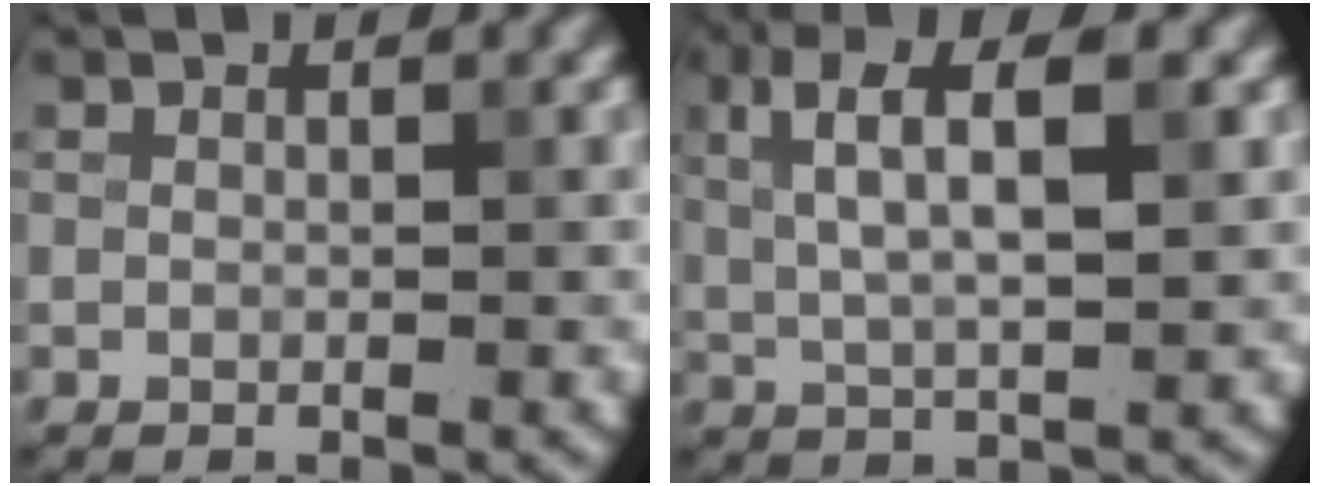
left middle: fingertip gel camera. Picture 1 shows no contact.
{"total": 6.1, "force": [2.1, 1.9, 5.4], "torque": [-0.100, 0.005, 0.037]}